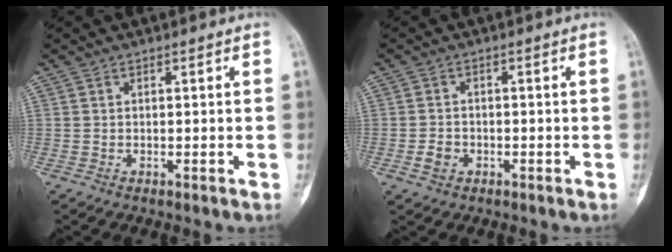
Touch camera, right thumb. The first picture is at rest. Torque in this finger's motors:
{"motor_torque": [-0.24, -0.01, 0.13, -0.23, -0.01]}